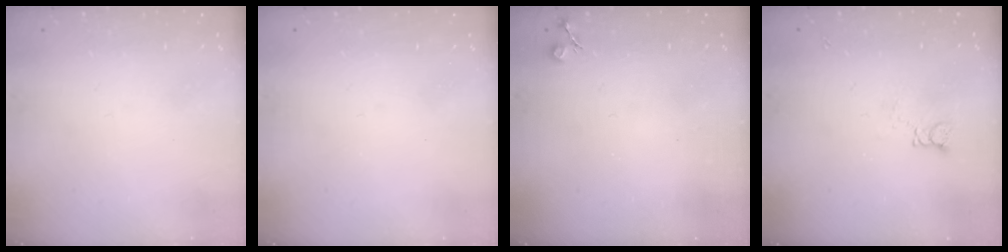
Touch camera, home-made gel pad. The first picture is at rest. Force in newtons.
{"total": 0.0}
{"total": 4.1, "press": 4.0, "slide": 0.6}
{"total": 2.8, "press": 2.8, "slide": 0.4}